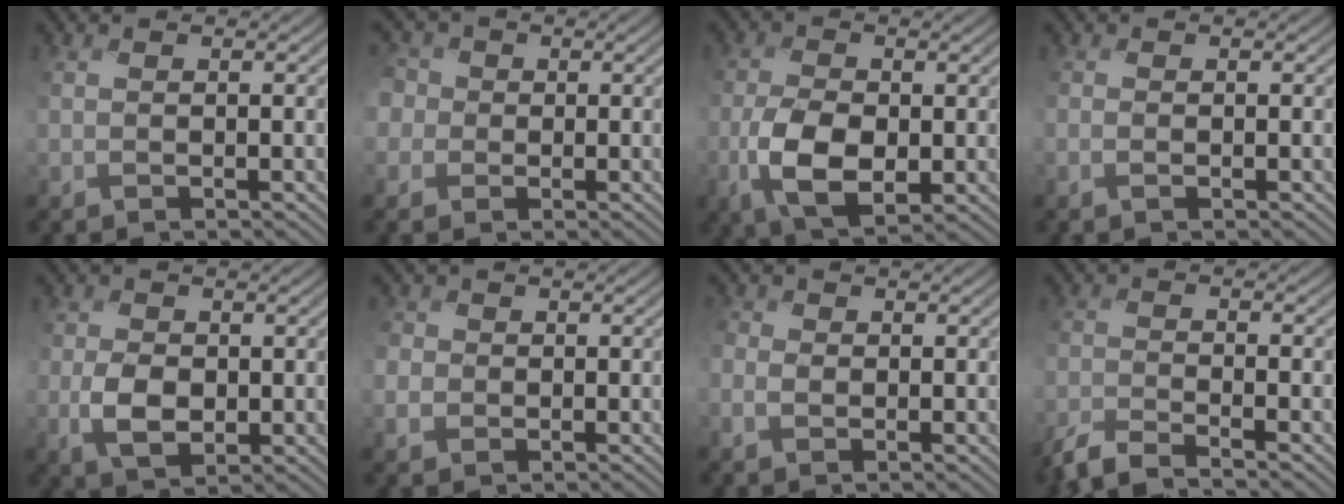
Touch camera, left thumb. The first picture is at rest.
{"total": 5.2, "force": [0.6, 4.8, 2.0], "torque": [-0.072, 0.015, -0.014]}
{"total": 7.6, "force": [-1.8, 4.4, 5.9], "torque": [-0.133, -0.009, -0.036]}
{"total": 0.6, "force": [-0.3, 0.2, 0.5], "torque": [-0.013, -0.002, -0.005]}
{"total": 4.6, "force": [-0.5, 3.3, 3.1], "torque": [-0.070, -0.009, -0.012]}
{"total": 2.4, "force": [-0.1, 2.3, 0.7], "torque": [-0.020, 0.002, -0.008]}
{"total": 2.2, "force": [-0.2, 1.9, 1.1], "torque": [-0.030, 0.002, -0.009]}
{"total": 4.7, "force": [-4.1, 0.7, 2.3], "torque": [-0.047, -0.008, -0.092]}